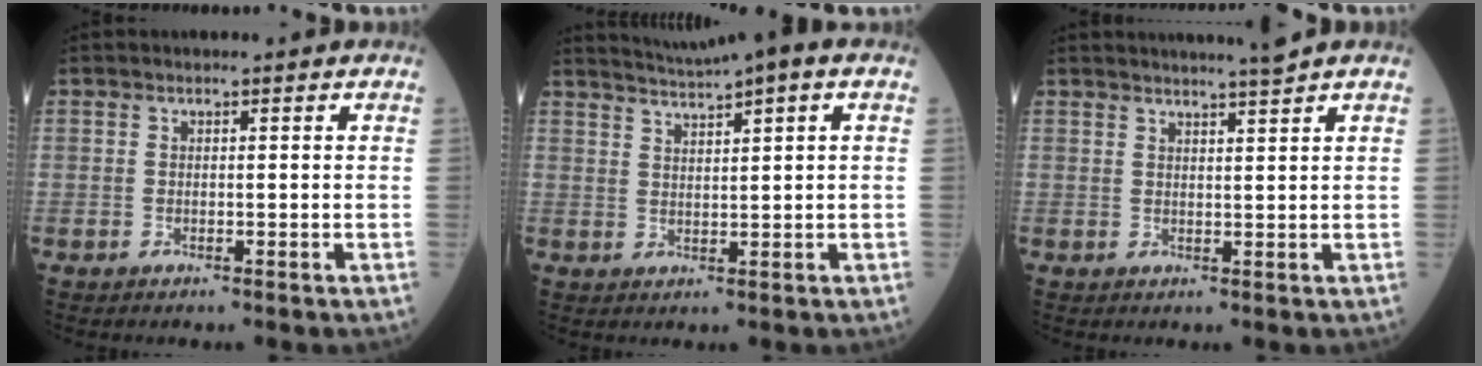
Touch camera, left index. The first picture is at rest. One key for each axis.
{"total": 6.6, "fx": 4.9, "fy": -0.1, "fz": 4.4, "tx": -0.082, "ty": 0.025, "tz": 0.079}
{"total": 3.7, "fx": 3.3, "fy": -1.1, "fz": 1.2, "tx": -0.020, "ty": -0.003, "tz": 0.050}